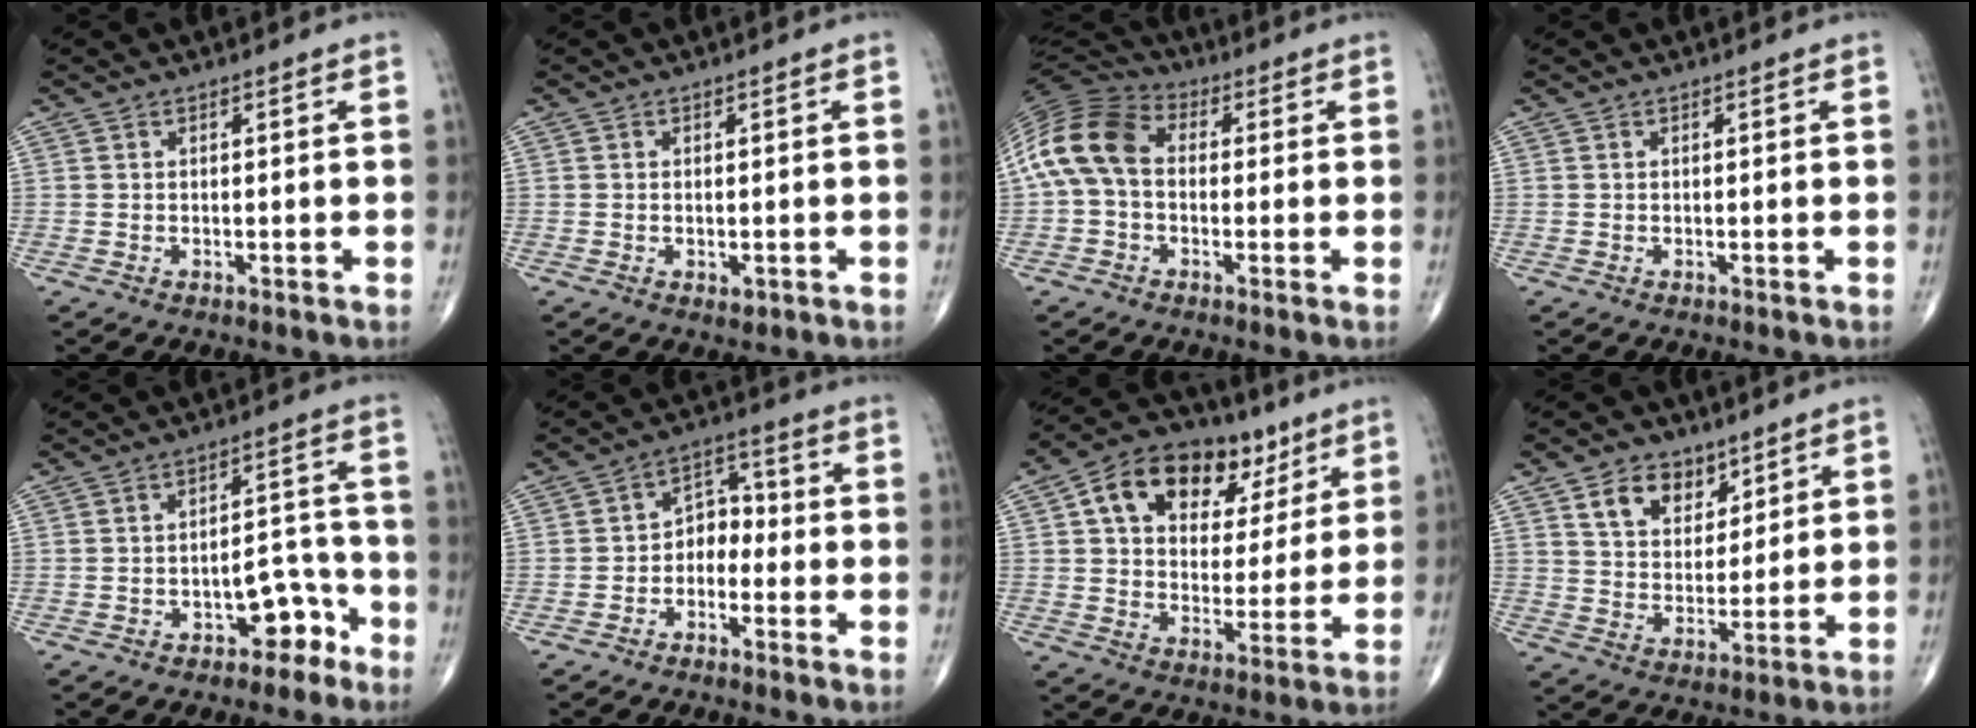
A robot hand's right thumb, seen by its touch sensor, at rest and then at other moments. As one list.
[{"total": 1.4, "force": [-0.4, 0.9, 1.1], "torque": [-0.015, -0.004, -0.002]}, {"total": 13.1, "force": [0.4, 9.2, 9.3], "torque": [-0.187, 0.034, -0.006]}, {"total": 0.0}, {"total": 7.0, "force": [-4.3, 3.9, 3.9], "torque": [-0.031, 0.057, -0.059]}, {"total": 5.6, "force": [-2.1, 4.1, 3.2], "torque": [-0.025, 0.037, -0.051]}, {"total": 18.0, "force": [7.8, 12.1, 10.9], "torque": [-0.132, 0.003, 0.124]}, {"total": 9.2, "force": [5.4, 6.1, 4.3], "torque": [-0.046, -0.033, 0.099]}]